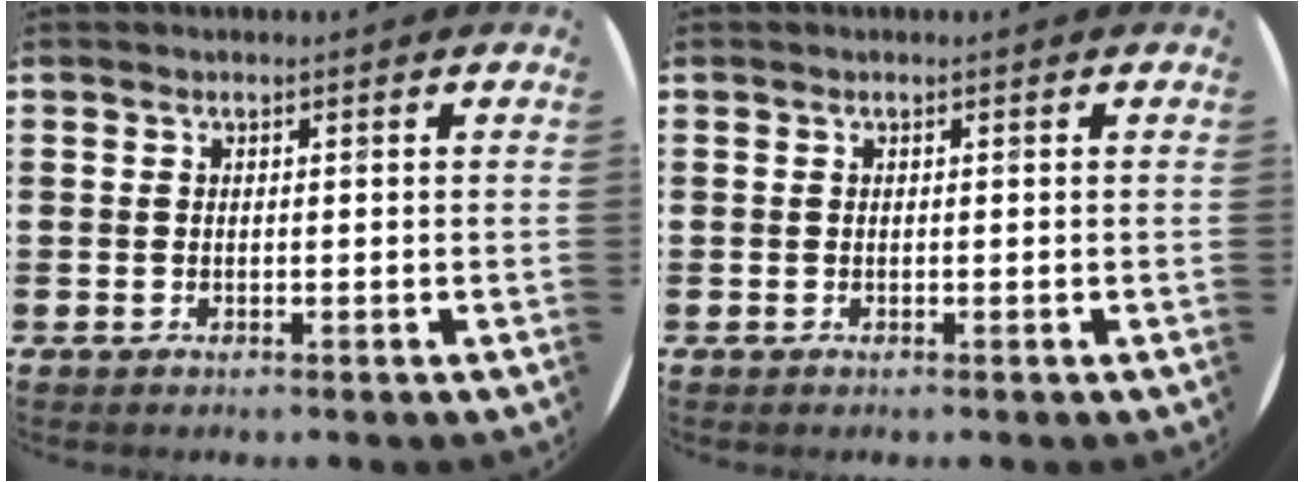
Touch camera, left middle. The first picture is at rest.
{"total": 0.0}